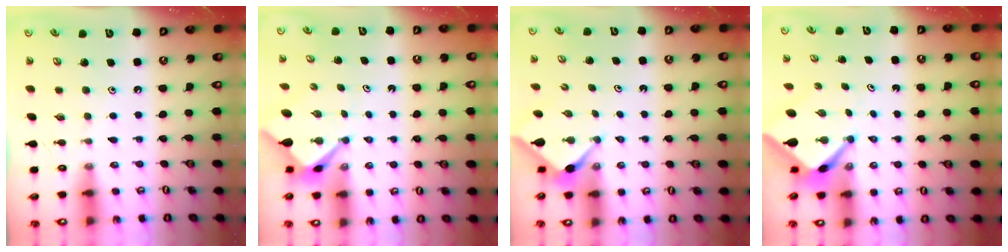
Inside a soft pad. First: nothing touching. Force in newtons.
{"total": 2.7, "press": 2.7, "slide": 0.3}
{"total": 3.0, "press": 2.9, "slide": 0.4}
{"total": 3.8, "press": 3.8, "slide": 0.2}